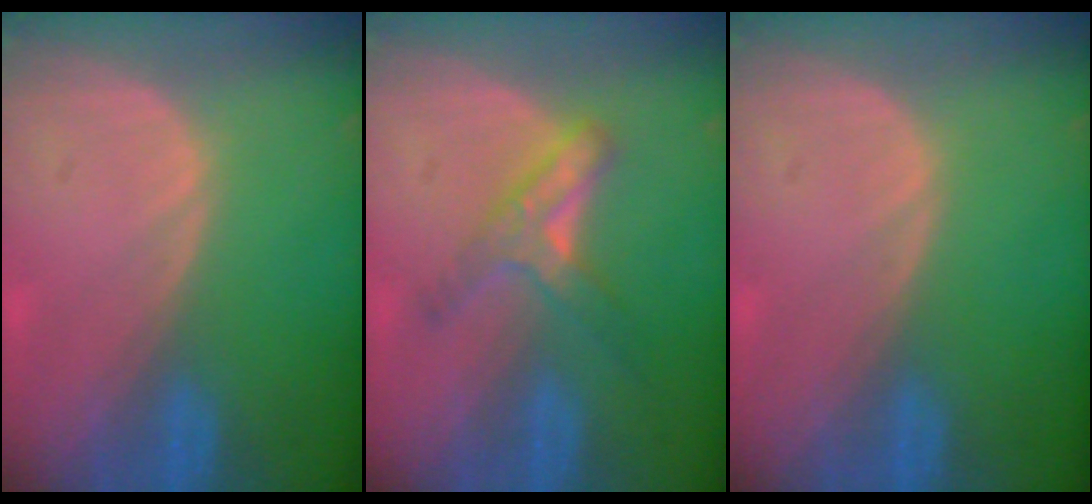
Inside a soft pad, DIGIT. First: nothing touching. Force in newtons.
{"total": 5.1, "press": 5.0, "slide": 0.9}
{"total": 0.0}